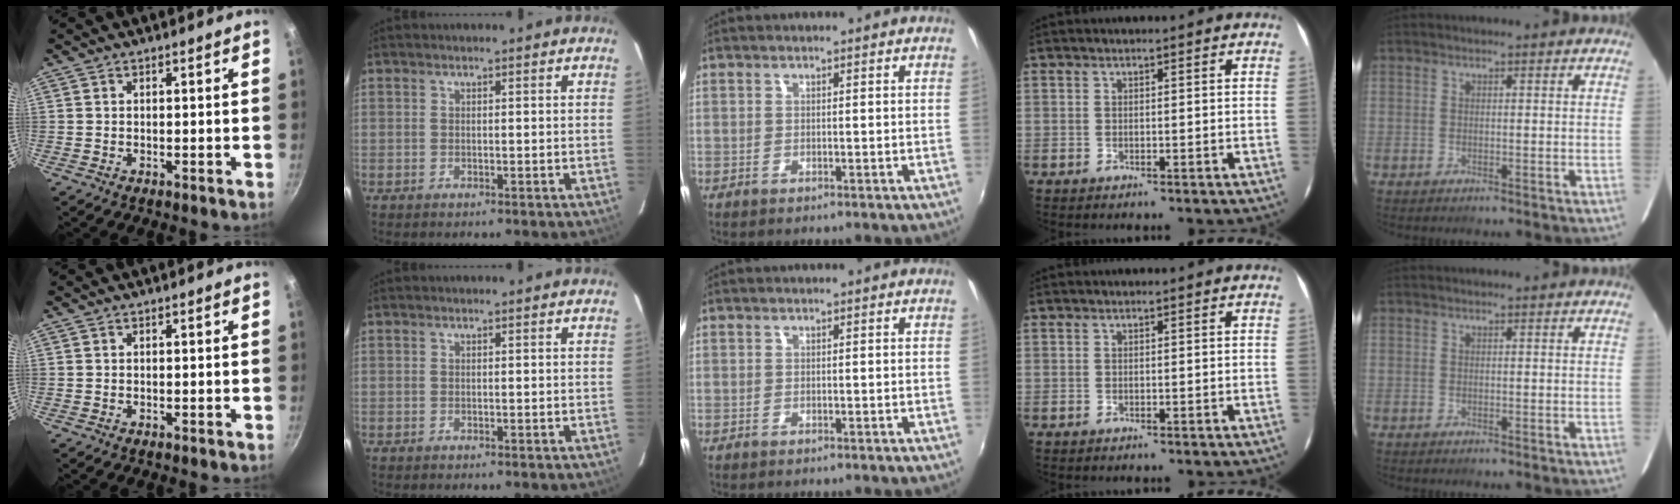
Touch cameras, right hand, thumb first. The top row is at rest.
{}